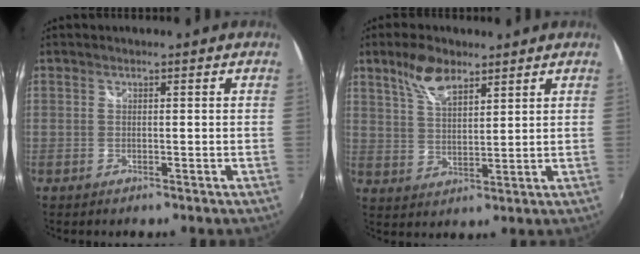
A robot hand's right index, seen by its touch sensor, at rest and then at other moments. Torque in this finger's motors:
{"motor_torque": [0.96, 0.82, 0.15, 0.07]}